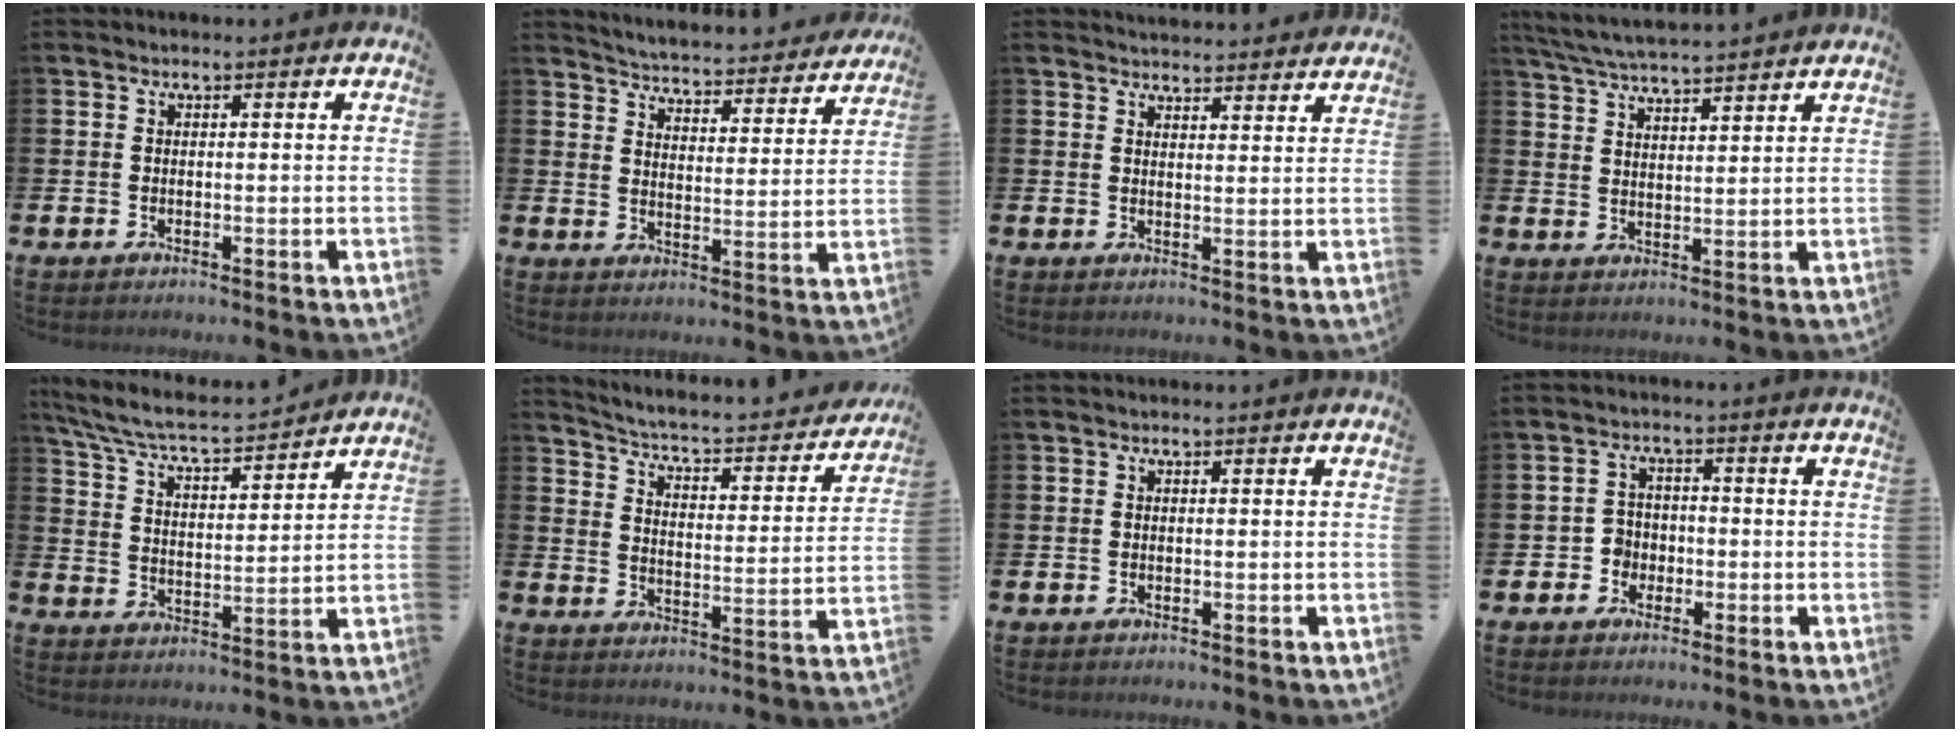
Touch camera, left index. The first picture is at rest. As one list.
[{"total": 4.8, "force": [4.8, 0.3, 0.5], "torque": [-0.031, -0.044, 0.079]}, {"total": 3.6, "force": [3.6, 0.2, 0.0], "torque": [-0.008, -0.022, 0.066]}, {"total": 5.5, "force": [5.4, 0.0, 1.0], "torque": [-0.045, -0.028, 0.099]}, {"total": 6.6, "force": [6.1, 0.9, 2.3], "torque": [-0.073, -0.048, 0.101]}, {"total": 4.2, "force": [3.9, 0.8, 1.5], "torque": [-0.060, -0.035, 0.056]}, {"total": 0.0}, {"total": 2.9, "force": [-1.5, 2.4, 0.4], "torque": [-0.021, 0.007, -0.035]}]